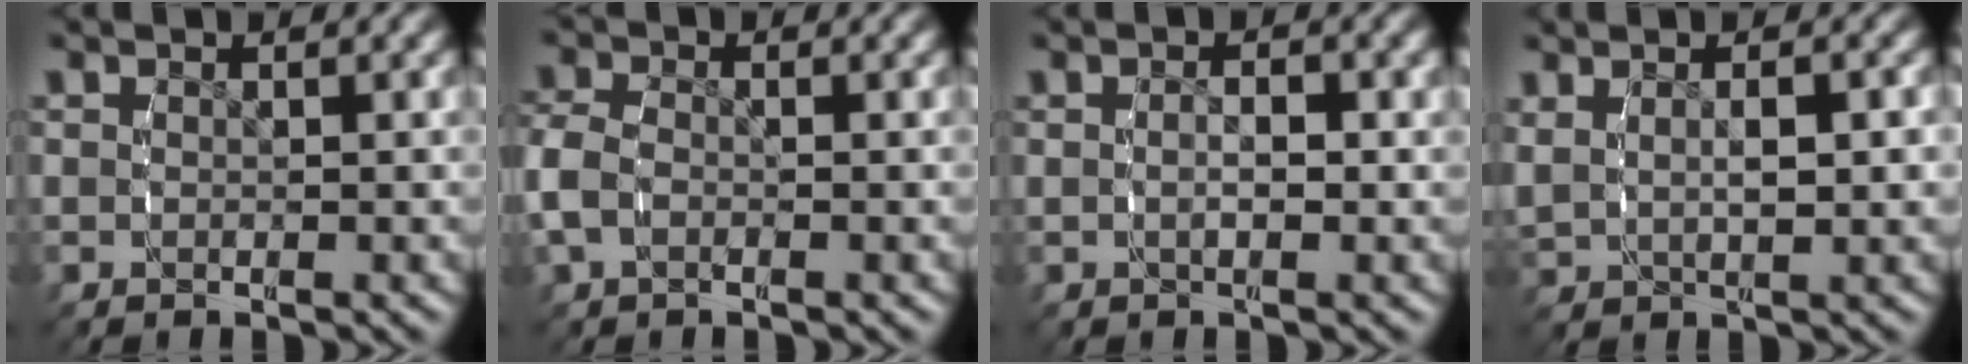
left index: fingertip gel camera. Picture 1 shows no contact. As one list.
[{"total": 2.6, "force": [-0.6, 2.1, 1.5], "torque": [-0.058, -0.006, -0.008]}, {"total": 1.5, "force": [-0.2, 0.6, 1.4], "torque": [-0.031, -0.003, -0.004]}, {"total": 2.3, "force": [0.8, 1.1, 1.9], "torque": [-0.042, -0.002, 0.025]}]